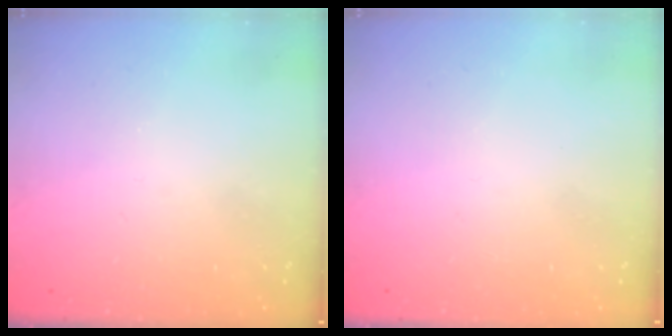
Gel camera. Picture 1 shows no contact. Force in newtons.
{"total": 1.8, "press": 1.7, "slide": 0.1}